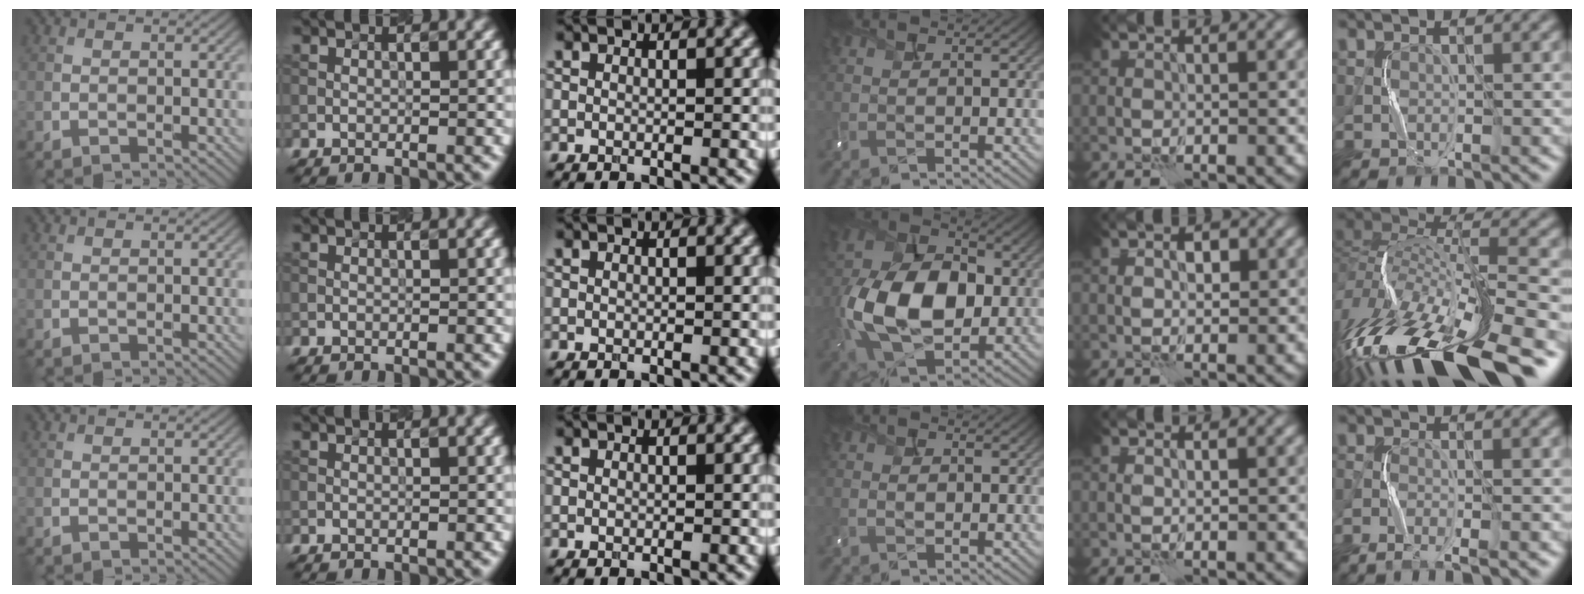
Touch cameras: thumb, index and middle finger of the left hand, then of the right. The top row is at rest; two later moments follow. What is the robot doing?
{"motion": "shake", "object": "handbell"}